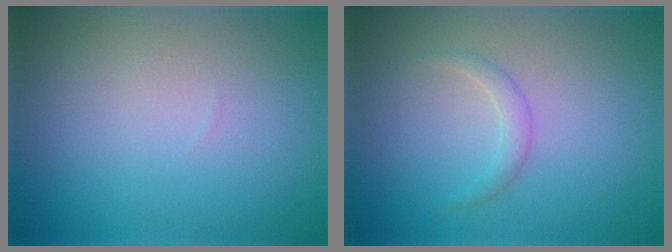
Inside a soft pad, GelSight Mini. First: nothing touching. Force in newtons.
{"total": 1.2, "press": 1.2, "slide": 0.1}